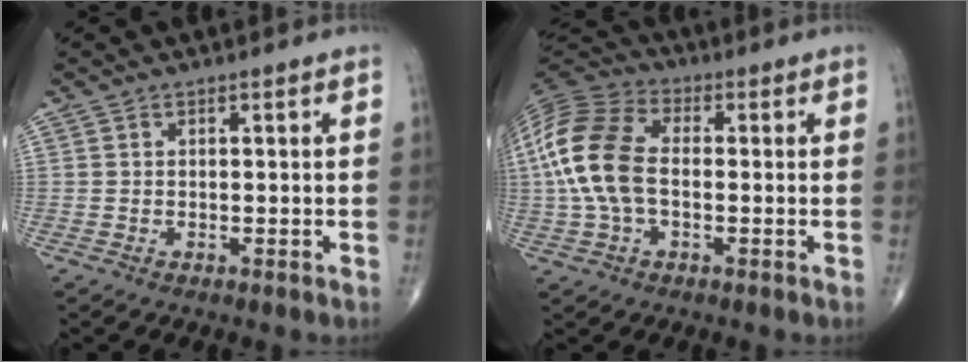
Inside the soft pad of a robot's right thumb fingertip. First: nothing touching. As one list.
[{"total": 15.1, "force": [-0.4, 8.9, 12.1], "torque": [-0.268, 0.031, -0.014]}]